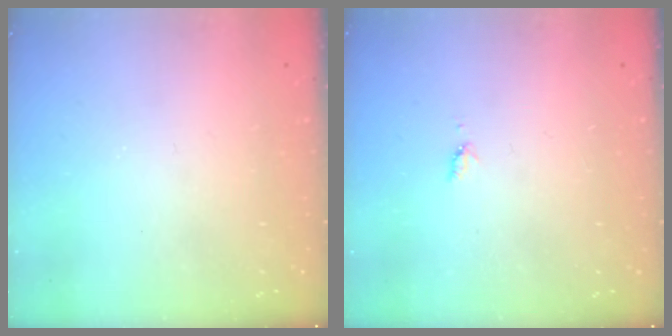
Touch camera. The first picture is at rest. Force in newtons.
{"total": 4.1, "press": 4.0, "slide": 0.6}